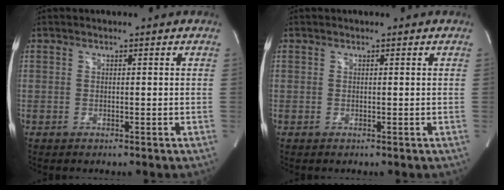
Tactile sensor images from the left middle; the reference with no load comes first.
{"total": 0.0}